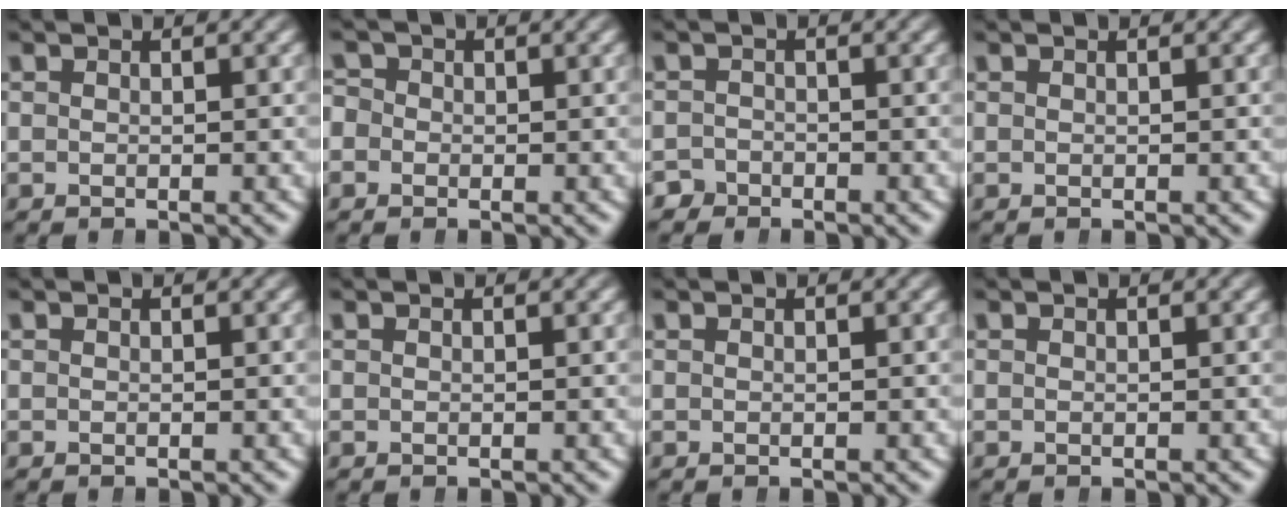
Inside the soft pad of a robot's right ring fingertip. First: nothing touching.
{"total": 2.5, "force": [-0.1, 2.4, 0.7], "torque": [-0.013, 0.002, -0.012]}
{"total": 2.0, "force": [-1.8, 0.7, -0.5], "torque": [0.020, -0.014, -0.030]}
{"total": 0.0}
{"total": 0.0}
{"total": 0.0}
{"total": 0.0}
{"total": 0.0}